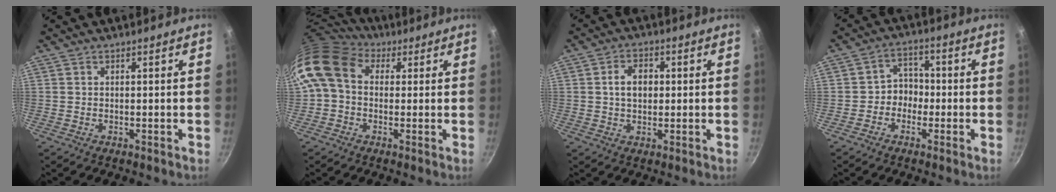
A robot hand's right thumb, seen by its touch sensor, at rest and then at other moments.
{"total": 12.1, "force": [2.4, 9.2, 7.4], "torque": [-0.134, 0.020, 0.021]}
{"total": 5.3, "force": [0.5, 3.8, 3.6], "torque": [-0.040, 0.009, 0.004]}
{"total": 4.8, "force": [-1.6, 4.1, 1.9], "torque": [0.013, 0.026, -0.034]}